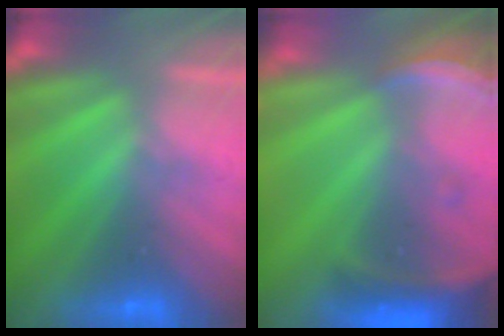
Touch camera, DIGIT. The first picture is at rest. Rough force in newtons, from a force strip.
{"total": 7.0}